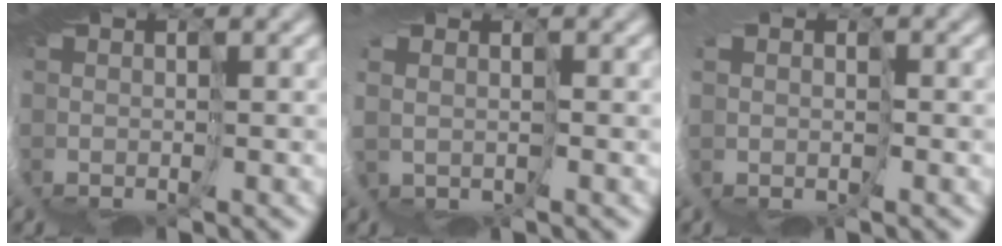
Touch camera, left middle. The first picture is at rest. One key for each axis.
{"total": 2.1, "fx": 0.2, "fy": 2.0, "fz": 0.7, "tx": -0.021, "ty": -0.005, "tz": 0.007}
{"total": 1.6, "fx": 0.2, "fy": 1.6, "fz": 0.1, "tx": -0.012, "ty": -0.008, "tz": 0.007}